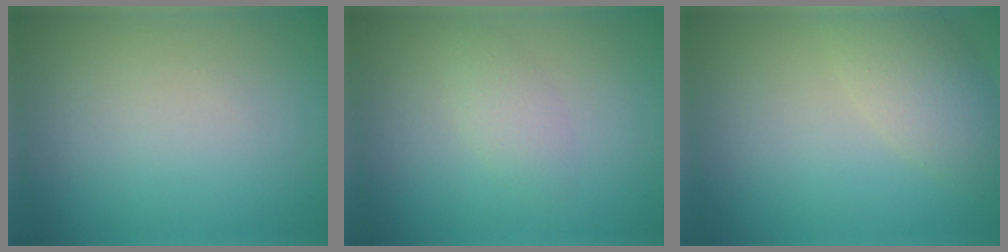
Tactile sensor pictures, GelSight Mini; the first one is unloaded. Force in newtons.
{"total": 1.7, "press": 1.7, "slide": 0.1}
{"total": 3.8, "press": 3.8, "slide": 0.4}